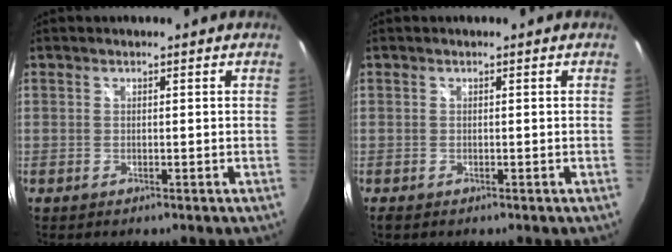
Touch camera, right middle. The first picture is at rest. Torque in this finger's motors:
{"motor_torque": [0.65, -0.59, 0.07, 0.06]}